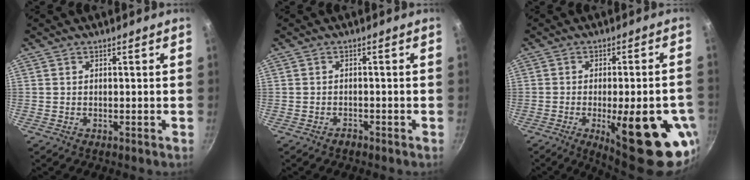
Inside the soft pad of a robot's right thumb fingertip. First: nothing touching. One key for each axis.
{"total": 1.2, "fx": -1.0, "fy": 0.5, "fz": 0.3, "tx": -0.001, "ty": 0.014, "tz": -0.014}
{"total": 21.0, "fx": -7.3, "fy": 6.7, "fz": 18.5, "tx": -0.208, "ty": 0.008, "tz": -0.083}